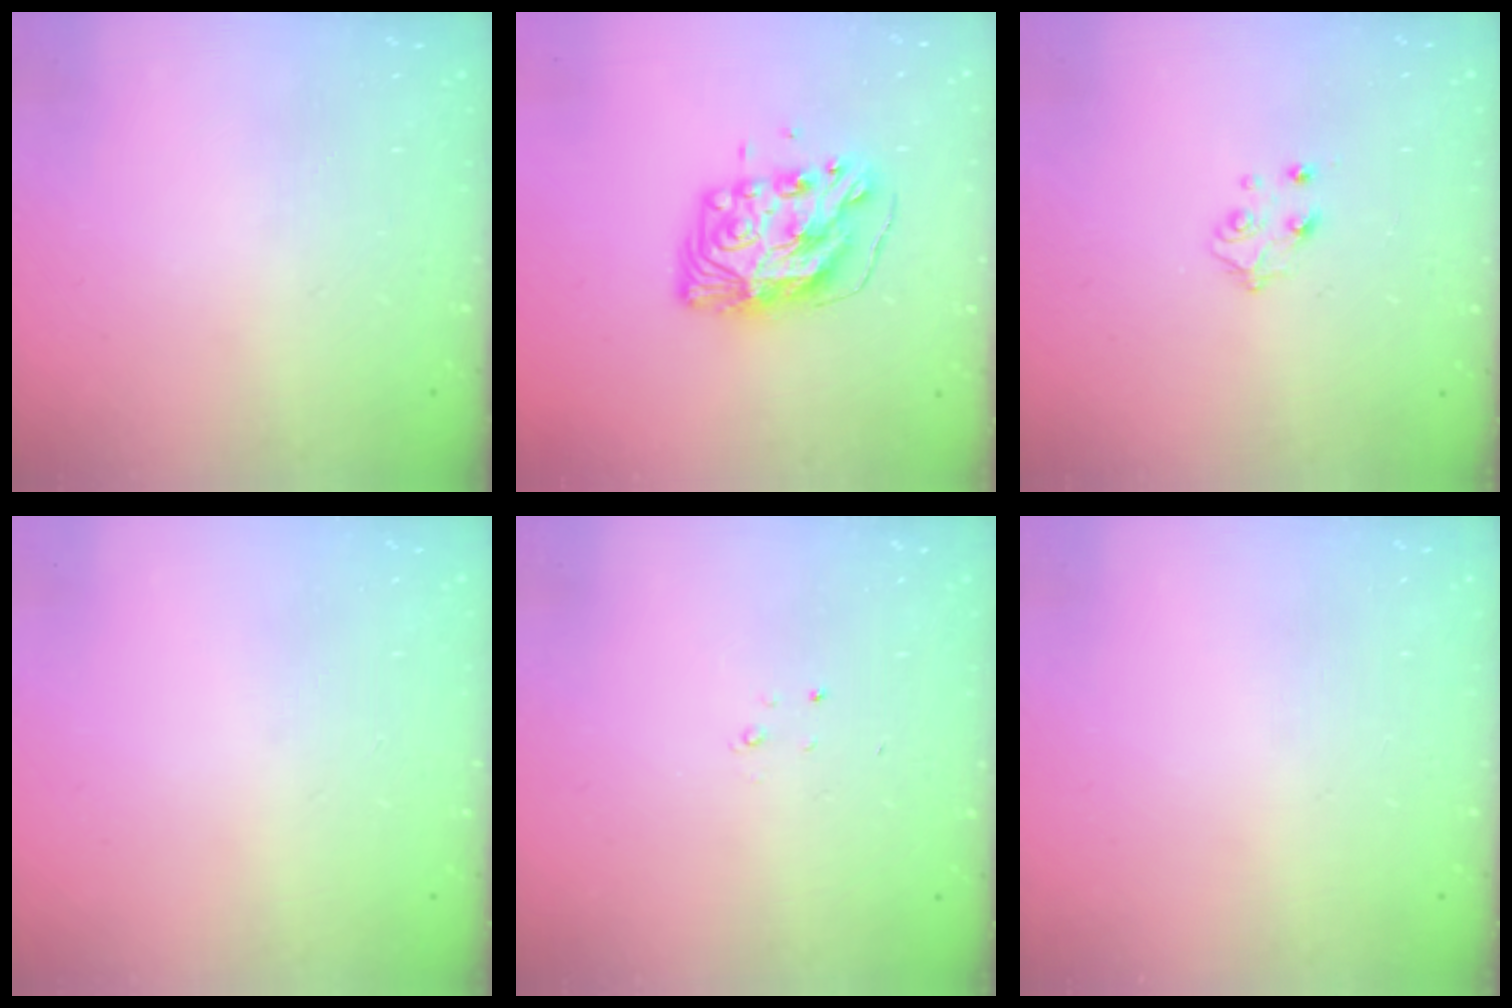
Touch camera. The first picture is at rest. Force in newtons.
{"total": 10.5, "press": 10.4, "slide": 1.0}
{"total": 4.4, "press": 4.4, "slide": 0.5}
{"total": 0.0}
{"total": 1.5, "press": 1.5, "slide": 0.2}
{"total": 0.0}